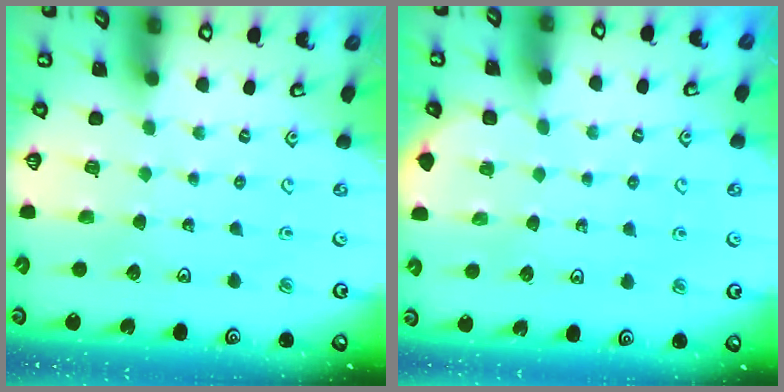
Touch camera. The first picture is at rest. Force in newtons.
{"total": 2.2, "press": 2.2, "slide": 0.3}